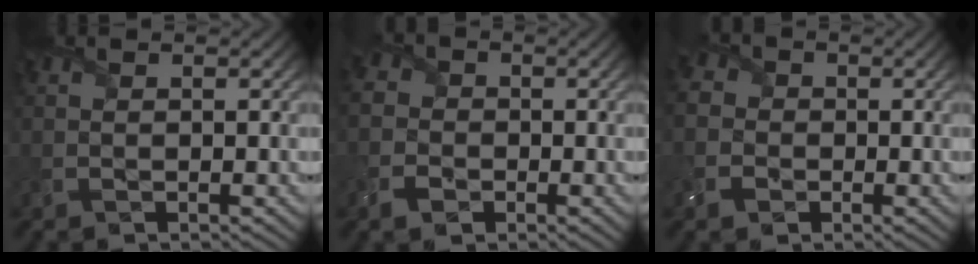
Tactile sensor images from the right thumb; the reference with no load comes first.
{"total": 4.1, "force": [-1.7, 3.4, 1.5], "torque": [-0.051, -0.004, -0.042]}
{"total": 4.8, "force": [-1.4, 4.2, 1.9], "torque": [-0.068, 0.001, -0.039]}